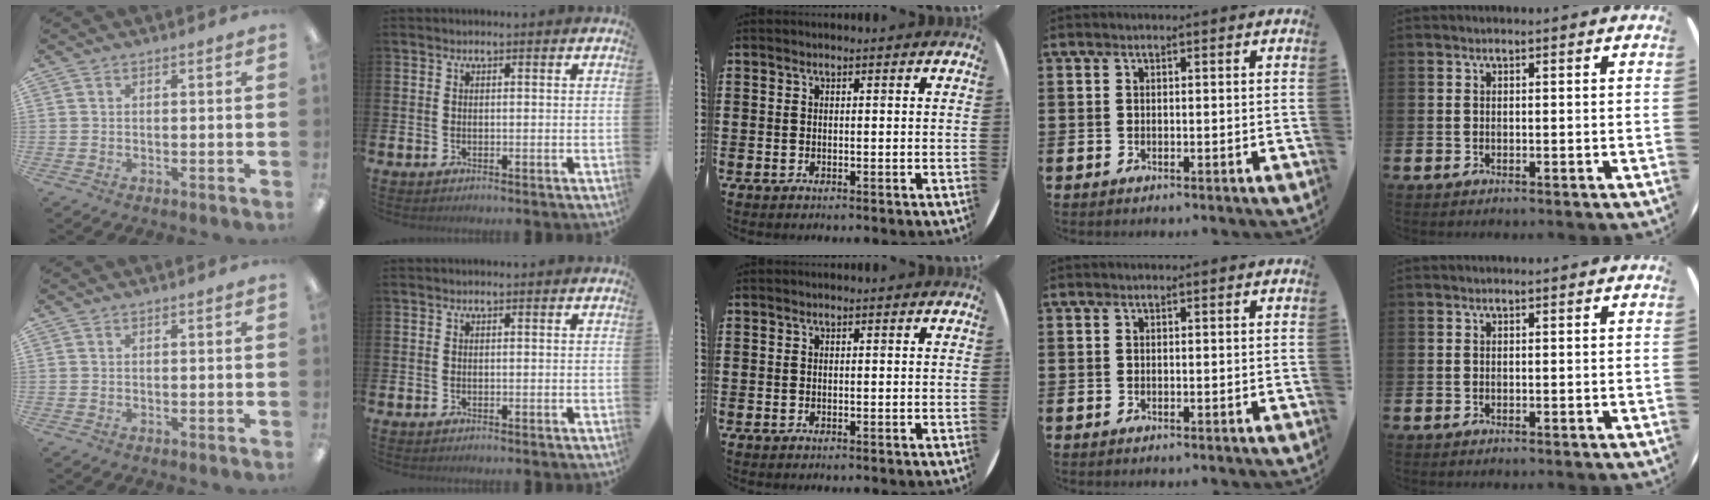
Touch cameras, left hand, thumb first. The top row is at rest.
{}